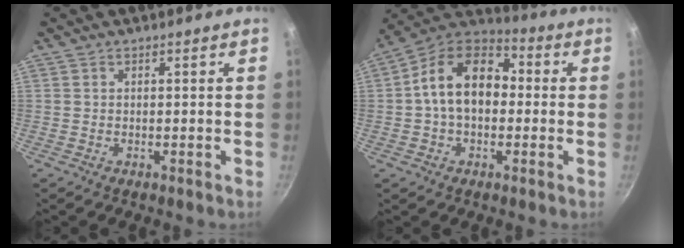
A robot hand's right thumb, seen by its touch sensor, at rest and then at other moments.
{"total": 15.1, "force": [0.4, 10.3, 11.0], "torque": [-0.148, 0.039, -0.015]}